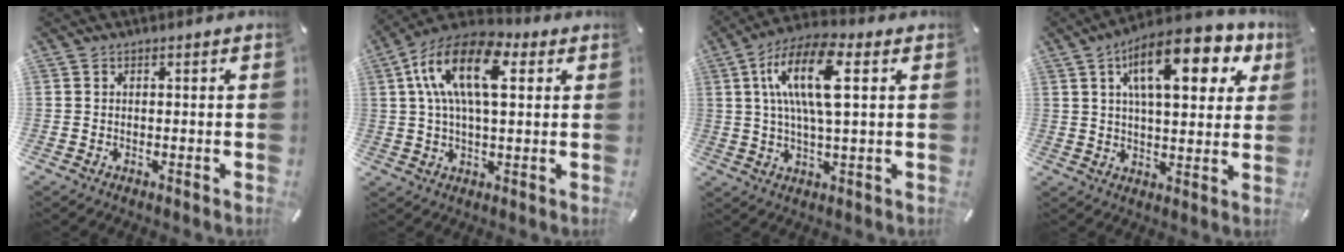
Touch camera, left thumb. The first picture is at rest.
{"total": 15.9, "force": [5.1, 8.1, 12.7], "torque": [-0.260, -0.003, 0.085]}
{"total": 15.3, "force": [4.0, 5.4, 13.7], "torque": [-0.282, 0.004, 0.066]}
{"total": 18.7, "force": [8.5, 7.9, 14.6], "torque": [-0.227, -0.017, 0.133]}